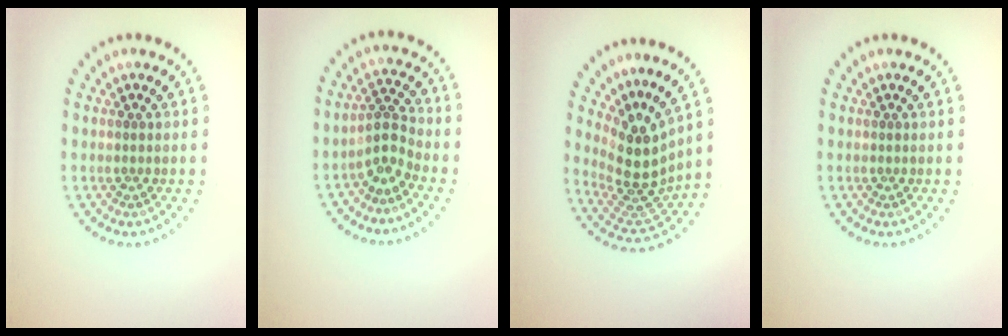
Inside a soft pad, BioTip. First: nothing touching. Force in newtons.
{"total": 2.6, "press": 1.8, "slide": 1.9}
{"total": 4.6, "press": 3.5, "slide": 3.0}
{"total": 0.0}